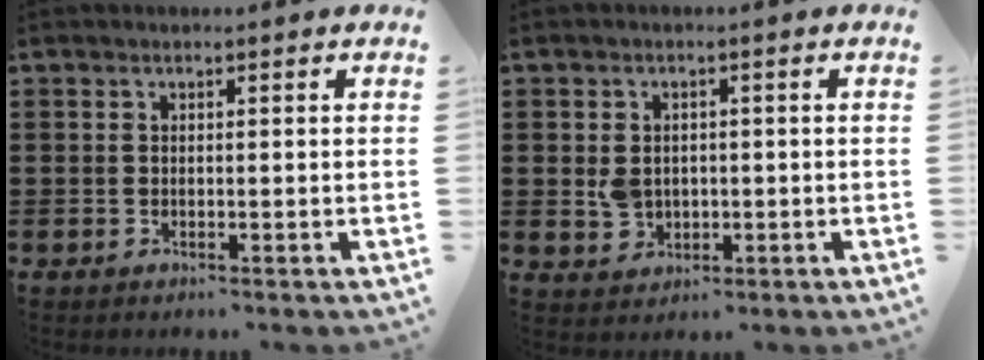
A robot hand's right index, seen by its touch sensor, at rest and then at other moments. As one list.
[{"total": 3.2, "force": [0.0, 2.7, 1.7], "torque": [-0.040, 0.009, -0.002]}]